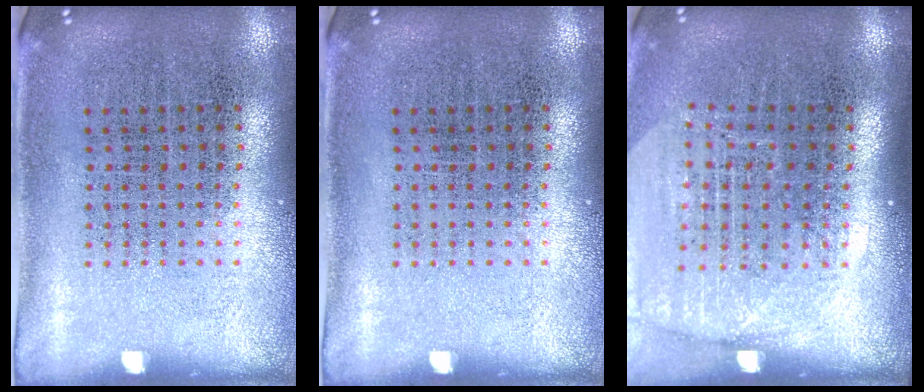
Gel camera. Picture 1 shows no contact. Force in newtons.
{"total": 0.0}
{"total": 1.8, "press": 1.6, "slide": 0.9}